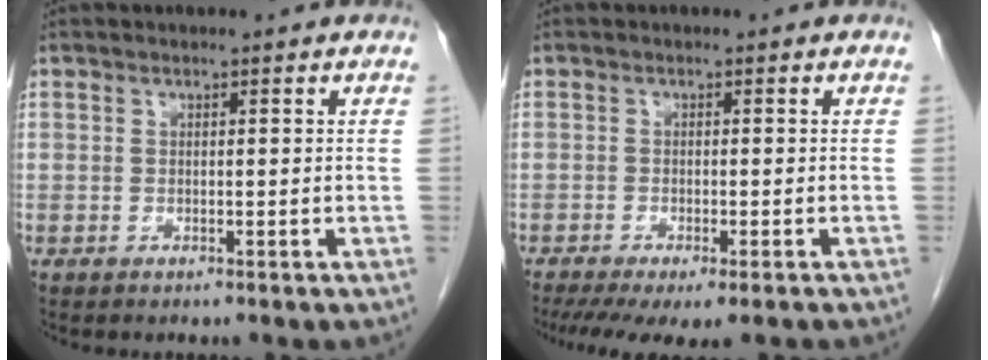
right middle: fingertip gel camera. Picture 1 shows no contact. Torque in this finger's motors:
{"motor_torque": [1.17, -0.97, 0.16, 0.06]}